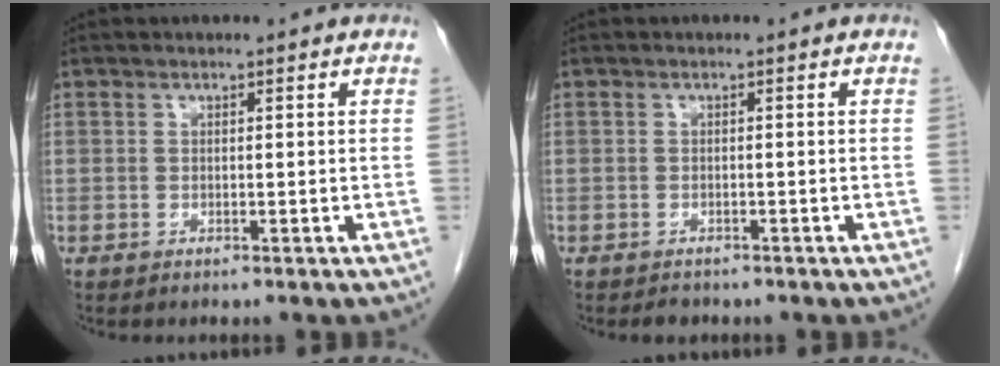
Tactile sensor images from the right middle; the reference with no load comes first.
{"total": 1.4, "force": [-1.2, 0.6, 0.2], "torque": [-0.008, -0.001, -0.015]}